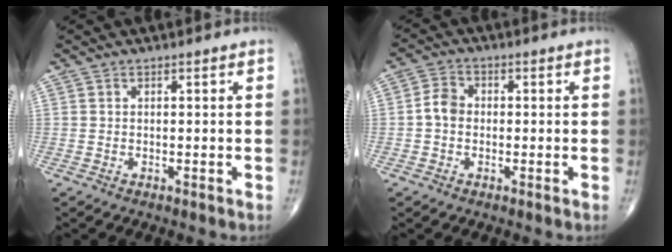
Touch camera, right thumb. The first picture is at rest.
{"total": 3.8, "force": [-0.5, 3.0, 2.2], "torque": [-0.035, 0.014, -0.018]}